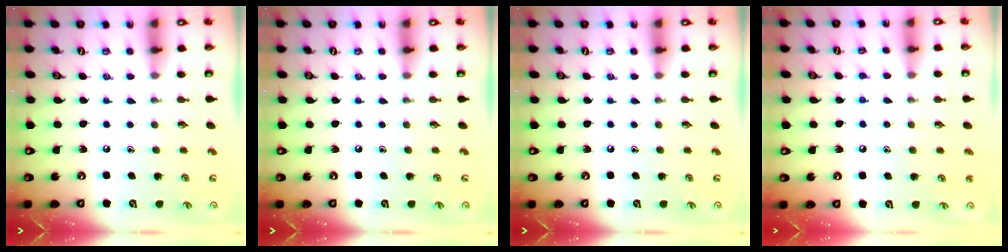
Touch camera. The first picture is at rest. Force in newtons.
{"total": 0.0}
{"total": 0.0}
{"total": 6.1, "press": 6.1, "slide": 0.7}